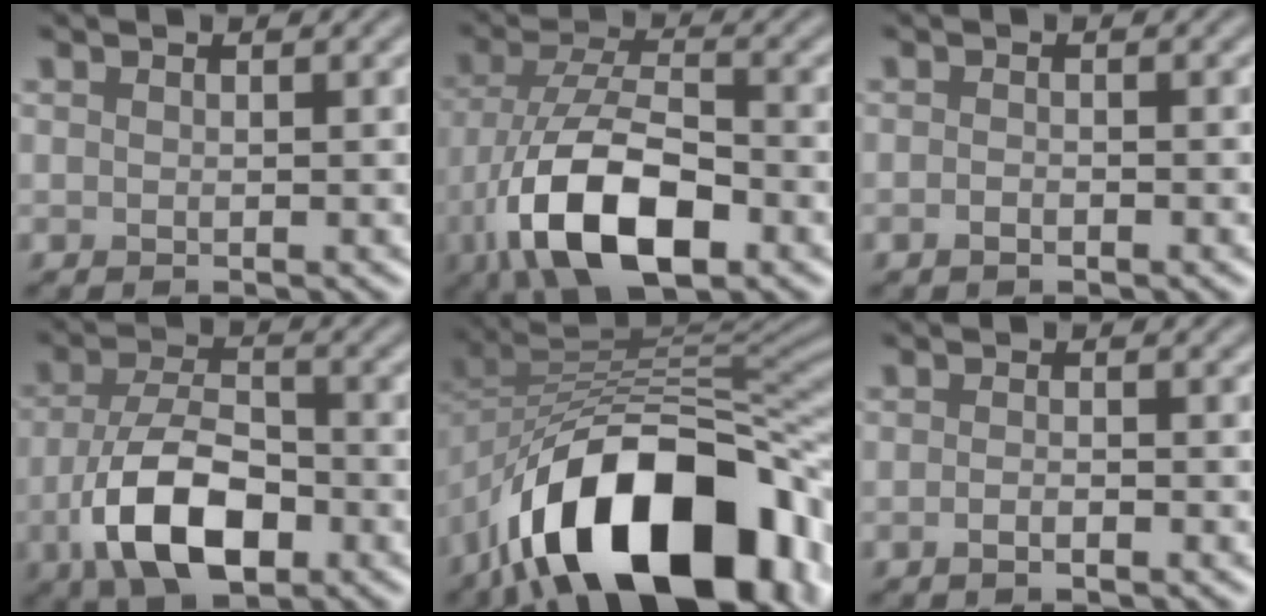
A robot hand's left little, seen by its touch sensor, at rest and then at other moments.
{"total": 10.3, "force": [-4.8, 4.4, 8.0], "torque": [-0.162, -0.009, -0.093]}
{"total": 0.8, "force": [-0.7, 0.3, 0.4], "torque": [-0.006, 0.000, -0.018]}
{"total": 8.2, "force": [-3.3, 4.1, 6.3], "torque": [-0.129, -0.008, -0.066]}
{"total": 16.2, "force": [-9.2, 7.8, 10.8], "torque": [-0.165, 0.011, -0.152]}
{"total": 1.0, "force": [-0.7, 0.2, 0.7], "torque": [-0.014, 0.002, -0.017]}